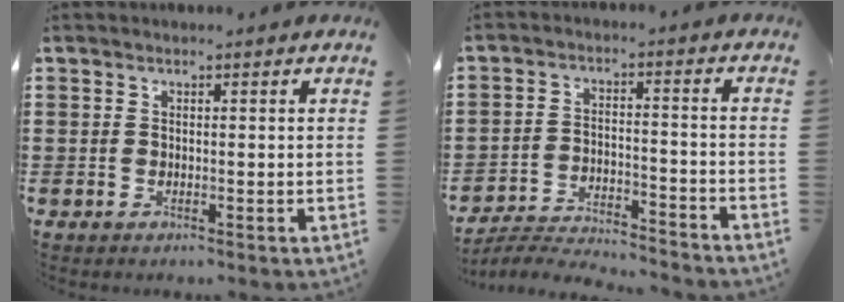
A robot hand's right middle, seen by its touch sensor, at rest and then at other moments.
{"total": 4.9, "force": [-4.8, 0.3, 1.0], "torque": [-0.027, 0.001, -0.100]}